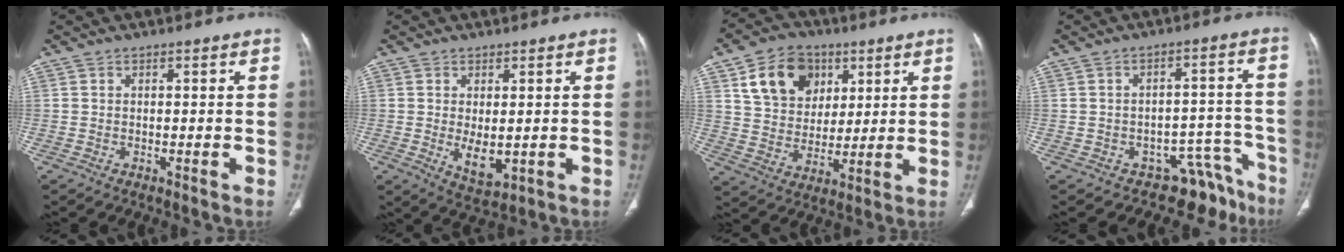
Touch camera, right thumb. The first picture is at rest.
{"total": 5.4, "force": [-0.5, 2.8, 4.6], "torque": [-0.070, -0.016, 0.008]}
{"total": 14.0, "force": [6.0, 10.7, 6.9], "torque": [-0.084, -0.016, 0.109]}
{"total": 9.2, "force": [-7.4, 5.3, 0.8], "torque": [0.047, 0.104, -0.092]}